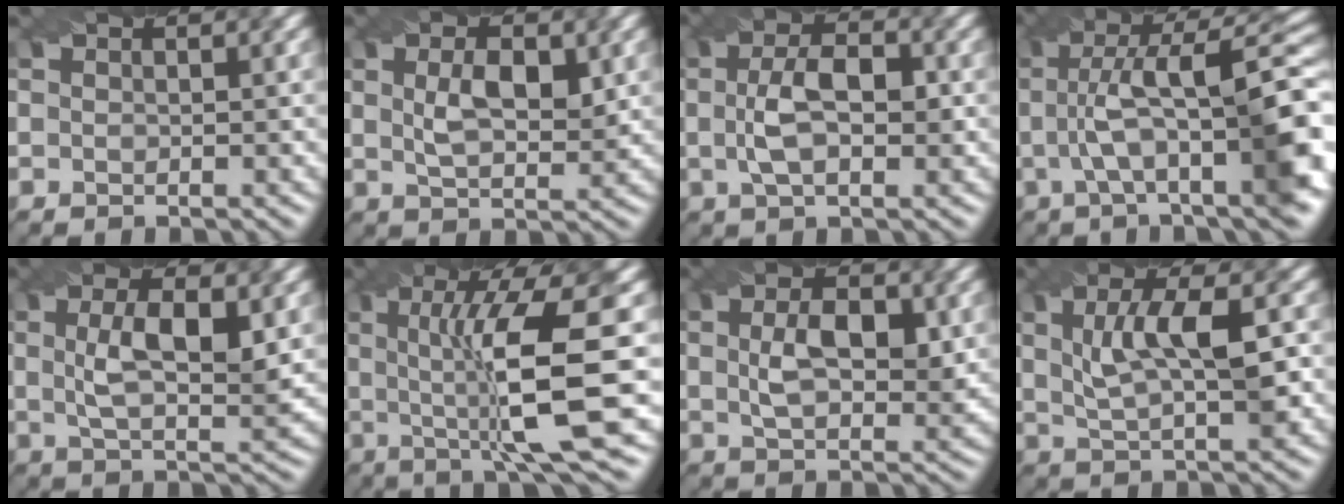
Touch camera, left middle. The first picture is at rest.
{"total": 4.3, "force": [1.0, 2.1, 3.7], "torque": [-0.074, 0.000, 0.021]}
{"total": 4.8, "force": [0.1, 2.3, 4.3], "torque": [-0.082, 0.005, -0.001]}
{"total": 13.0, "force": [0.5, 3.6, 12.5], "torque": [-0.192, 0.012, 0.016]}
{"total": 5.5, "force": [1.0, 1.9, 5.1], "torque": [-0.095, 0.001, 0.020]}
{"total": 10.7, "force": [0.4, 2.0, 10.5], "torque": [-0.161, 0.000, 0.012]}
{"total": 5.0, "force": [0.9, 2.5, 4.3], "torque": [-0.081, 0.001, 0.016]}
{"total": 6.4, "force": [1.3, 2.0, 5.9], "torque": [-0.107, 0.006, 0.026]}